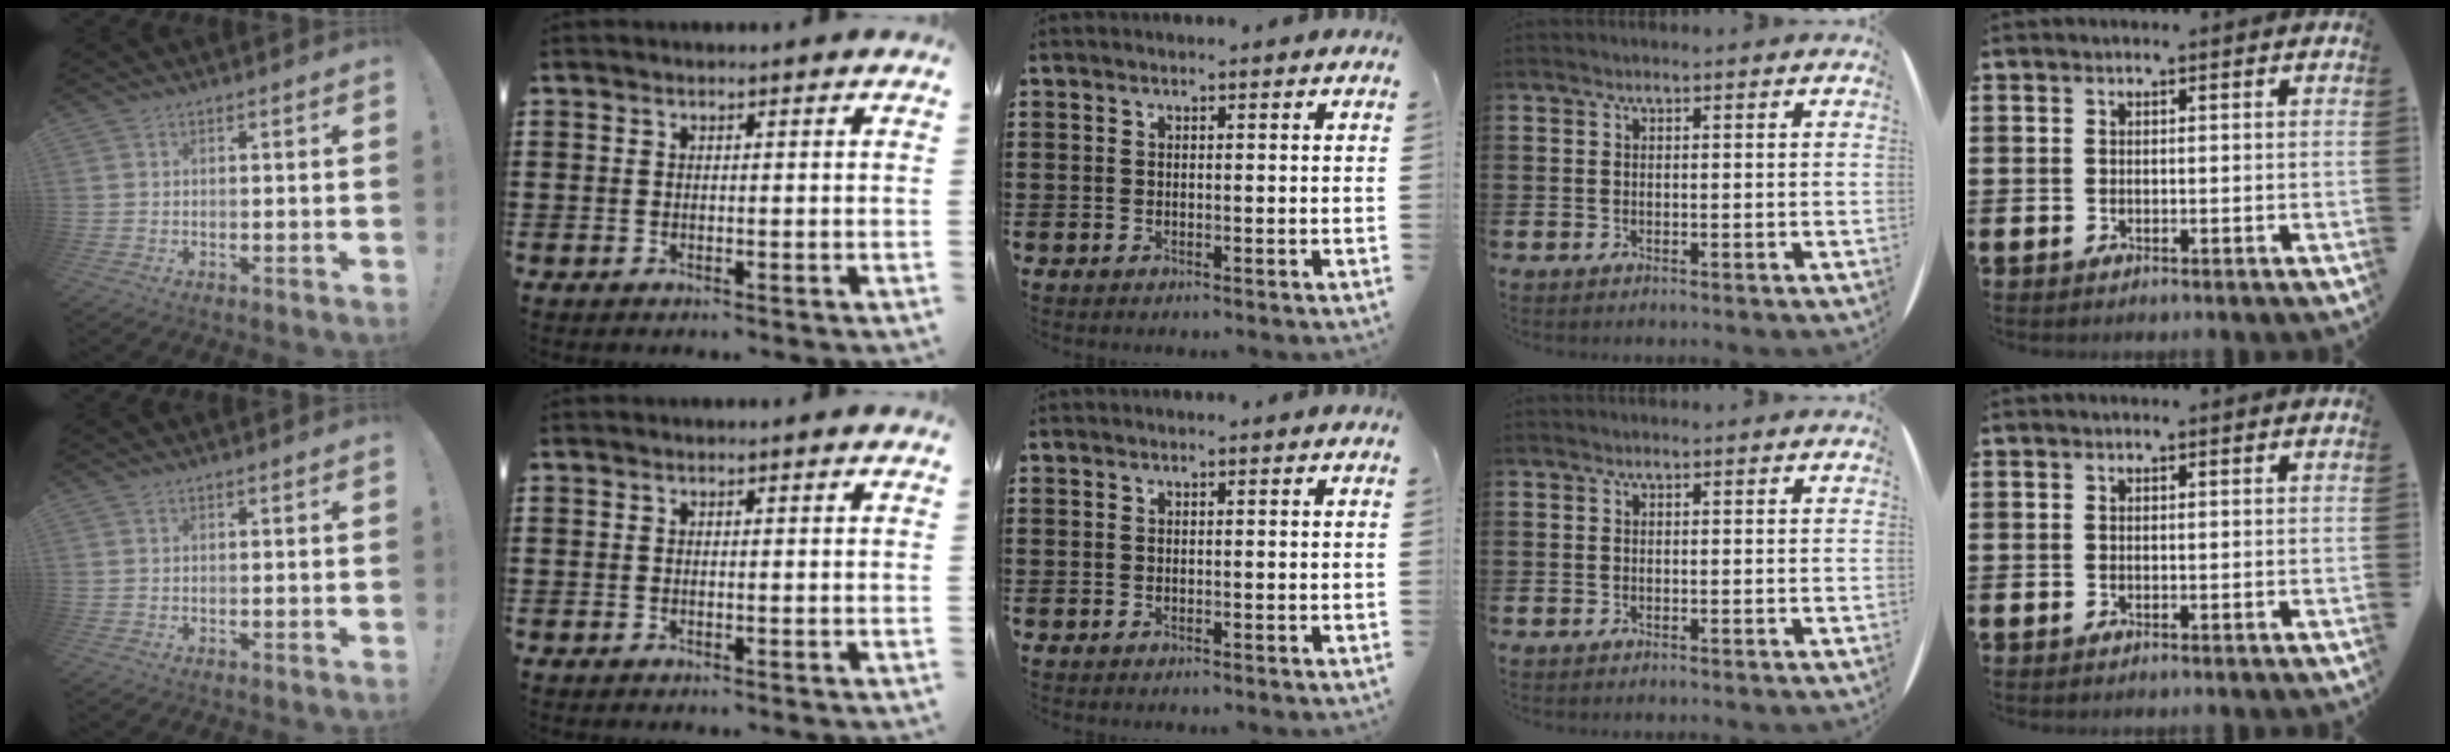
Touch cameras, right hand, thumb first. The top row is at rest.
{}